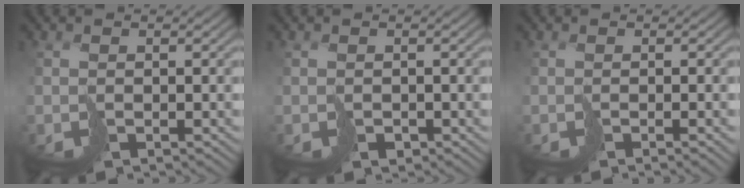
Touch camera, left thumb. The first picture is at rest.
{"total": 0.8, "force": [-0.3, 0.6, 0.3], "torque": [-0.007, -0.006, -0.006]}
{"total": 1.7, "force": [-0.6, 0.2, 1.6], "torque": [-0.023, 0.001, -0.016]}